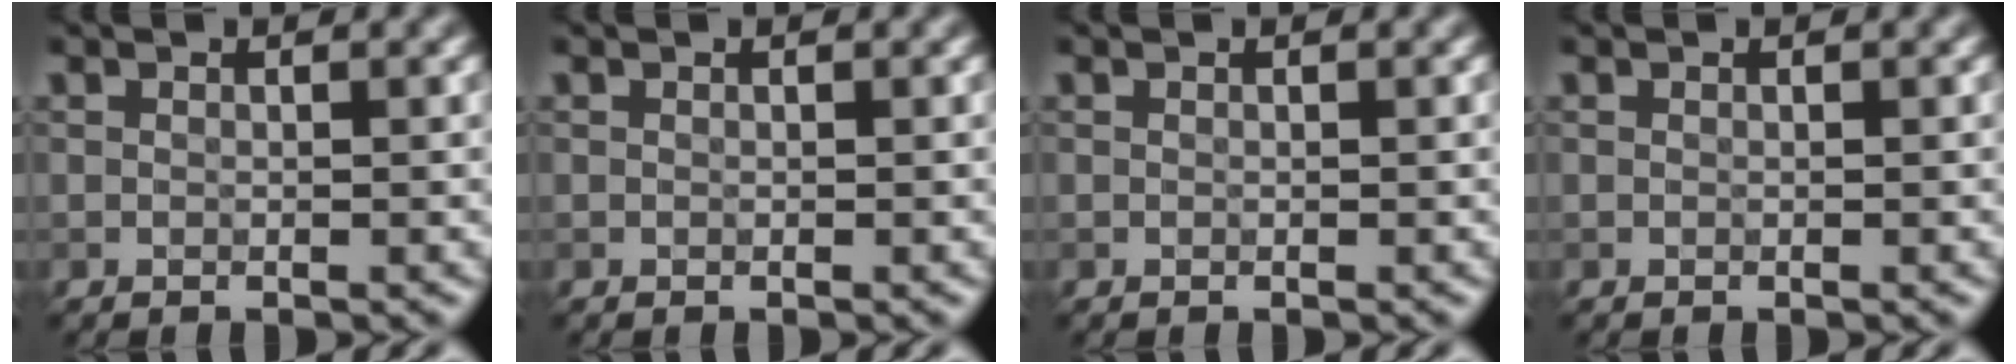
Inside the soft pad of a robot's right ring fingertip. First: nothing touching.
{"total": 0.0}
{"total": 0.0}
{"total": 0.0}